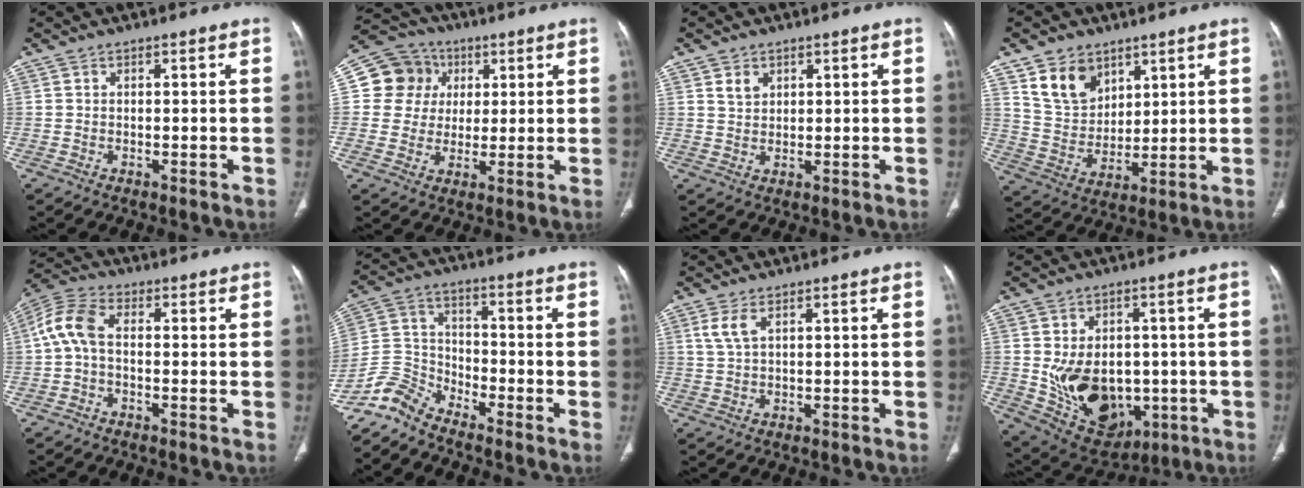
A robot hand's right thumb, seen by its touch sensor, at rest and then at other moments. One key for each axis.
{"total": 10.6, "fx": 2.6, "fy": 10.0, "fz": 2.6, "tx": -0.015, "ty": 0.007, "tz": 0.039}
{"total": 2.9, "fx": 1.5, "fy": 2.1, "fz": 1.2, "tx": -0.013, "ty": -0.011, "tz": 0.032}
{"total": 10.9, "fx": 6.3, "fy": 7.6, "fz": 4.6, "tx": -0.062, "ty": -0.034, "tz": 0.130}
{"total": 6.9, "fx": -0.4, "fy": 3.7, "fz": 5.8, "tx": -0.130, "ty": 0.021, "tz": -0.021}
{"total": 7.5, "fx": -7.1, "fy": 2.2, "fz": 1.0, "tx": -0.028, "ty": 0.057, "tz": -0.152}
{"total": 2.9, "fx": 1.2, "fy": 0.7, "fz": 2.5, "tx": -0.069, "ty": 0.006, "tz": 0.033}
{"total": 16.4, "fx": -2.0, "fy": 11.7, "fz": 11.3, "tx": -0.146, "ty": 0.004, "tz": 0.009}